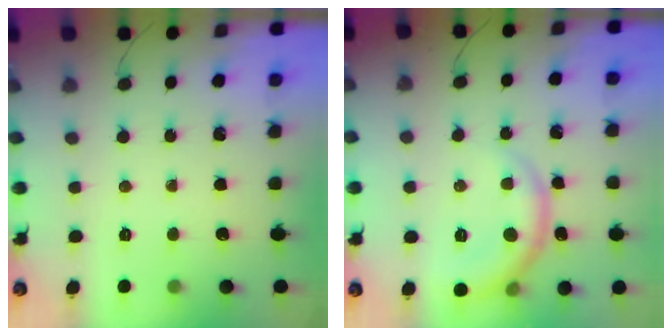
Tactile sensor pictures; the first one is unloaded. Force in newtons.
{"total": 8.0, "press": 7.9, "slide": 0.8}